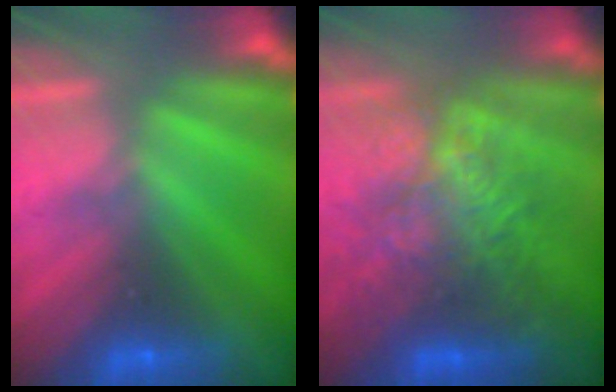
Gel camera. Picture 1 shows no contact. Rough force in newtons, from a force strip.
{"total": 7.4}